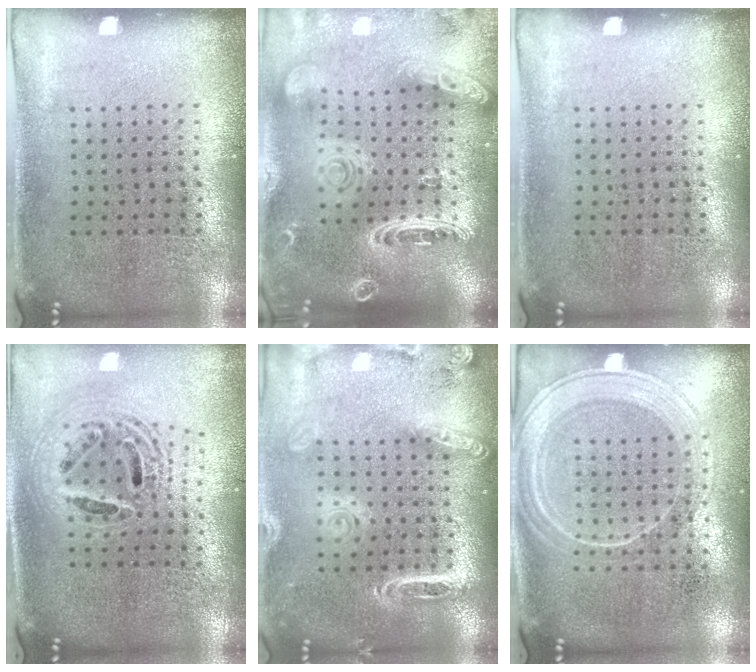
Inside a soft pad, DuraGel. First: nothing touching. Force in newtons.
{"total": 3.0, "press": 2.5, "slide": 1.6}
{"total": 0.0}
{"total": 2.0, "press": 1.6, "slide": 1.3}
{"total": 1.9, "press": 1.8, "slide": 0.7}
{"total": 1.9, "press": 1.8, "slide": 0.5}